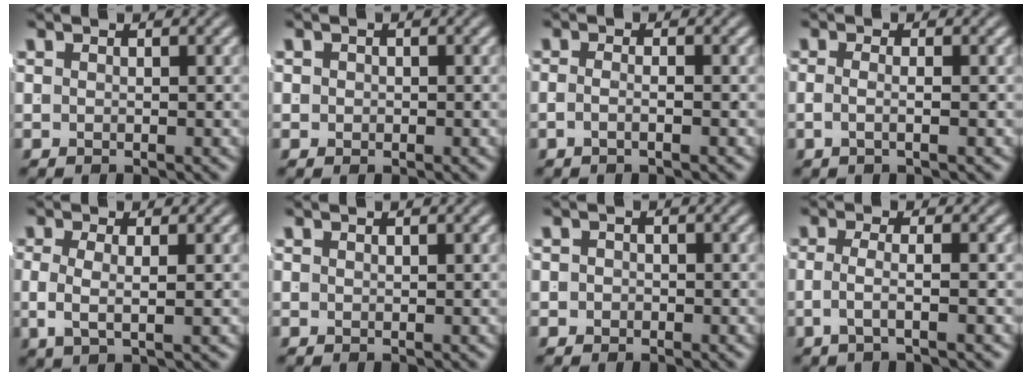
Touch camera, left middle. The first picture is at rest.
{"total": 1.3, "force": [-0.3, 1.2, 0.4], "torque": [-0.015, -0.007, -0.002]}
{"total": 1.6, "force": [-0.9, -0.4, 1.2], "torque": [-0.022, -0.004, -0.015]}
{"total": 1.7, "force": [-0.7, -0.6, 1.4], "torque": [-0.028, -0.008, -0.009]}
{"total": 2.8, "force": [0.0, 0.6, 2.7], "torque": [-0.051, -0.011, 0.007]}
{"total": 0.0}
{"total": 1.3, "force": [-0.8, 1.1, 0.1], "torque": [-0.003, -0.008, -0.012]}
{"total": 2.3, "force": [-1.0, -0.4, 2.0], "torque": [-0.036, -0.011, -0.012]}